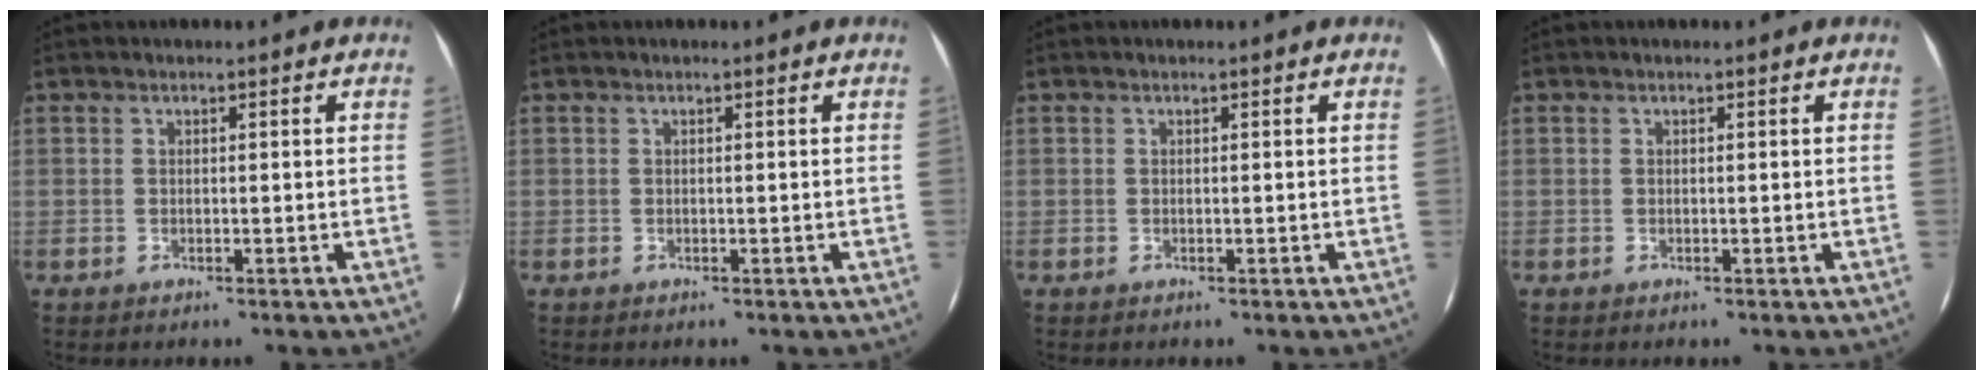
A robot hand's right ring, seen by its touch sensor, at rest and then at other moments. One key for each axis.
{"total": 0.0}
{"total": 0.0}
{"total": 0.0}